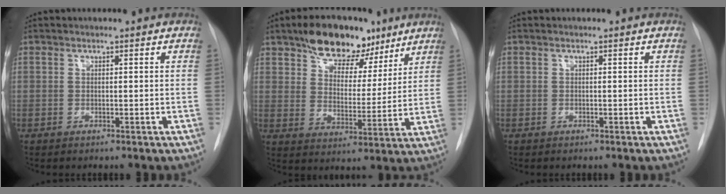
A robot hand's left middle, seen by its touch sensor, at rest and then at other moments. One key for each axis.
{"total": 12.5, "fx": 8.9, "fy": 6.3, "fz": 6.2, "tx": -0.091, "ty": 0.014, "tz": 0.144}
{"total": 0.0}